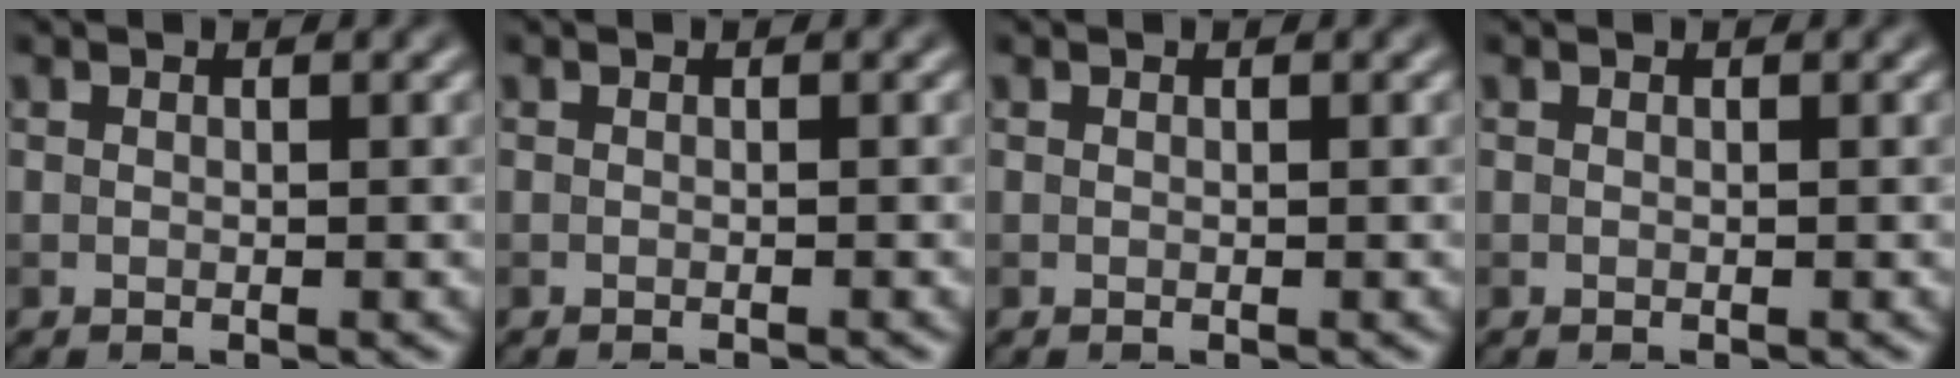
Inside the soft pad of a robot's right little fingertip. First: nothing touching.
{"total": 0.6, "force": [-0.6, 0.0, 0.2], "torque": [0.003, 0.001, -0.009]}
{"total": 0.0}
{"total": 0.0}